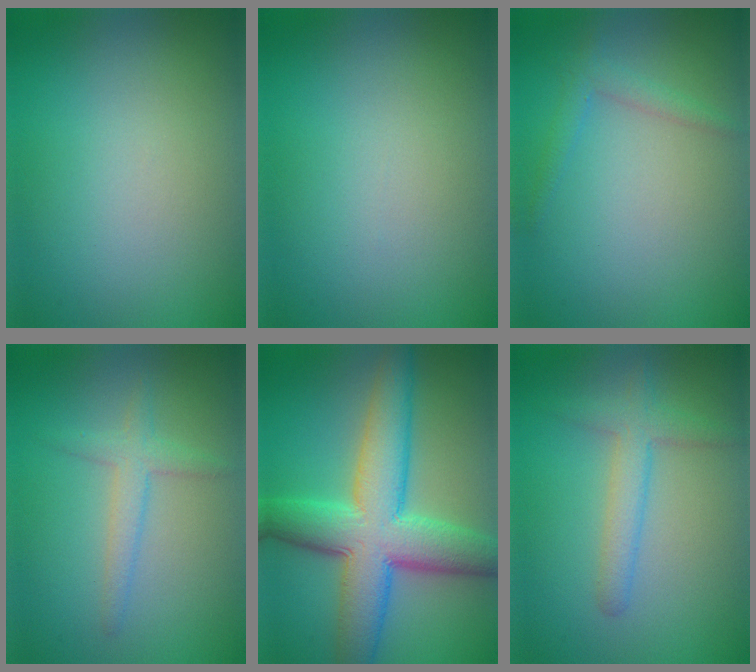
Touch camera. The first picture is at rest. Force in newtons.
{"total": 0.0}
{"total": 1.6, "press": 1.6, "slide": 0.1}
{"total": 2.2, "press": 2.2, "slide": 0.0}
{"total": 9.7, "press": 9.6, "slide": 0.2}
{"total": 2.8, "press": 2.8, "slide": 0.2}